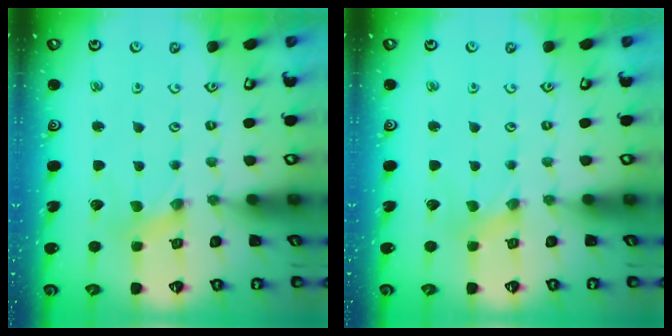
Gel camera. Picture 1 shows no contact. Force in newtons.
{"total": 0.0}